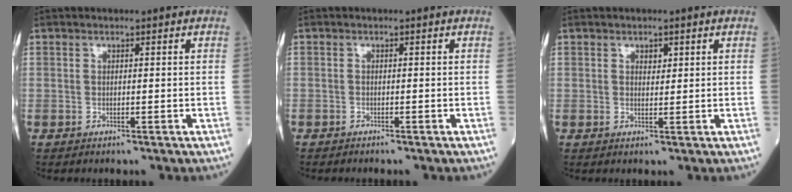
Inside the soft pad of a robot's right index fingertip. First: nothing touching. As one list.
[{"total": 0.6, "force": [-0.6, 0.2, 0.1], "torque": [-0.010, -0.001, -0.011]}, {"total": 1.2, "force": [0.7, 0.6, 0.7], "torque": [-0.008, -0.002, 0.010]}]